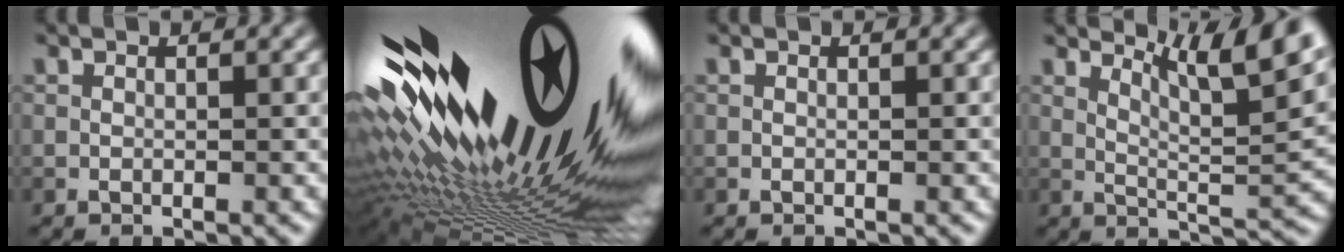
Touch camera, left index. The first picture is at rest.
{"total": 22.8, "force": [3.5, 7.7, 21.2], "torque": [-0.314, -0.013, 0.049]}
{"total": 0.0}
{"total": 7.5, "force": [4.7, 1.5, 5.6], "torque": [-0.078, 0.007, 0.082]}